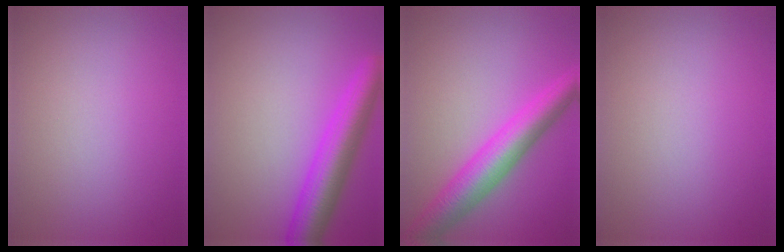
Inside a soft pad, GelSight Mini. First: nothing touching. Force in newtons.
{"total": 6.1, "press": 6.1, "slide": 0.3}
{"total": 6.5, "press": 6.5, "slide": 0.1}
{"total": 0.0}